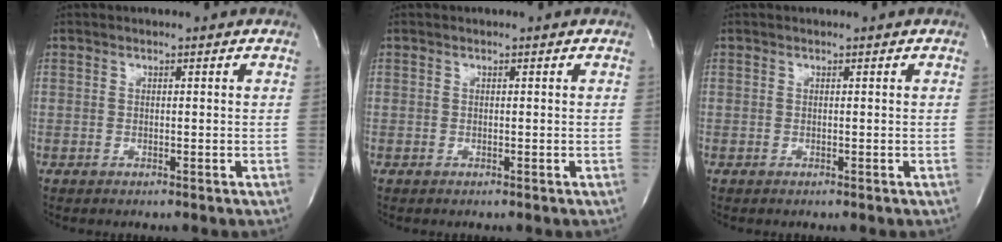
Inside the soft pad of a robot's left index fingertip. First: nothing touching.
{"total": 0.0}
{"total": 0.0}